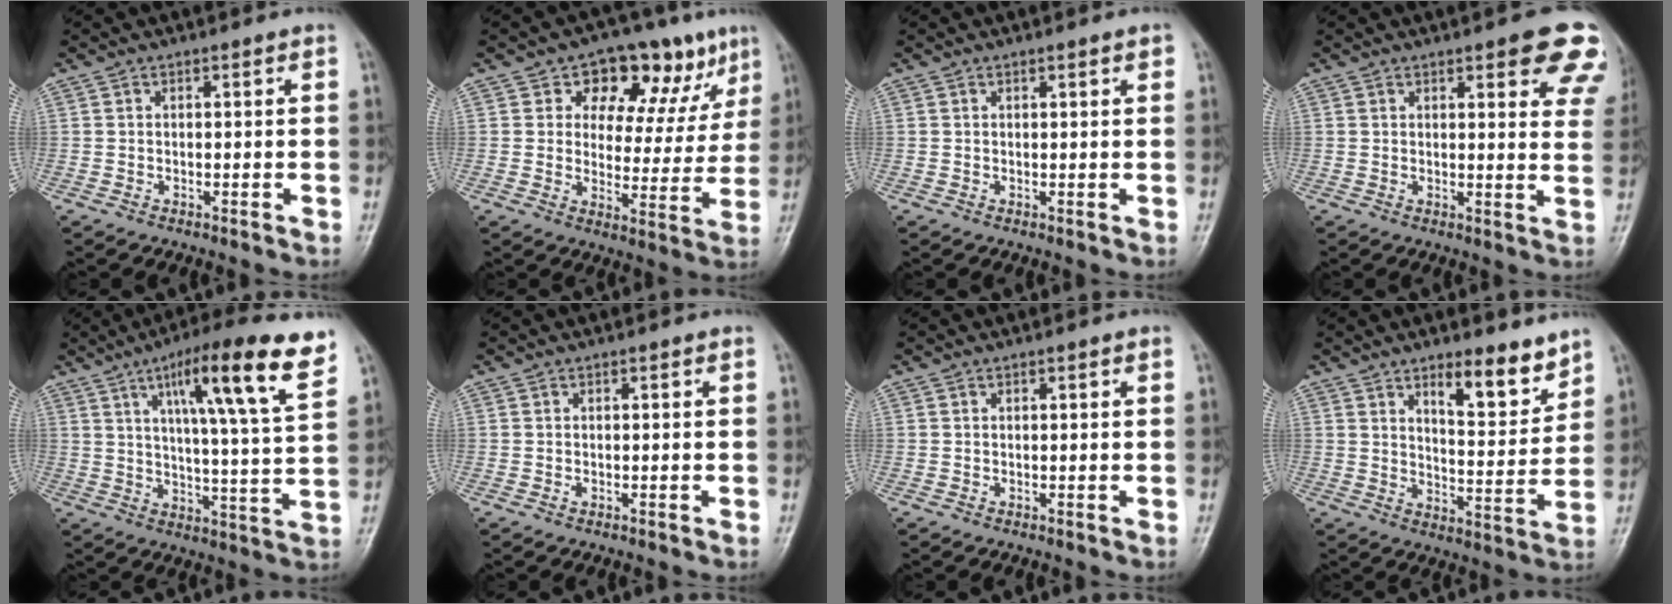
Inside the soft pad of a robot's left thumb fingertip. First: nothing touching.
{"total": 14.6, "force": [8.4, 8.8, 8.1], "torque": [-0.038, -0.026, 0.117]}
{"total": 1.4, "force": [0.8, 0.3, 1.1], "torque": [-0.015, -0.001, 0.009]}
{"total": 12.1, "force": [7.2, 3.9, 8.9], "torque": [-0.067, -0.029, 0.073]}
{"total": 17.9, "force": [9.6, 2.0, 15.0], "torque": [-0.216, -0.036, 0.143]}
{"total": 0.5, "force": [0.0, 0.3, 0.4], "torque": [-0.004, 0.000, 0.001]}
{"total": 0.6, "force": [0.3, 0.2, 0.6], "torque": [-0.010, 0.002, 0.004]}
{"total": 10.2, "force": [7.1, 3.1, 6.7], "torque": [-0.077, -0.057, 0.112]}